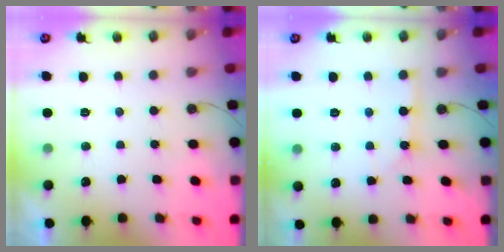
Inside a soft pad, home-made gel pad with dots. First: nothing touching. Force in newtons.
{"total": 2.8, "press": 2.8, "slide": 0.3}